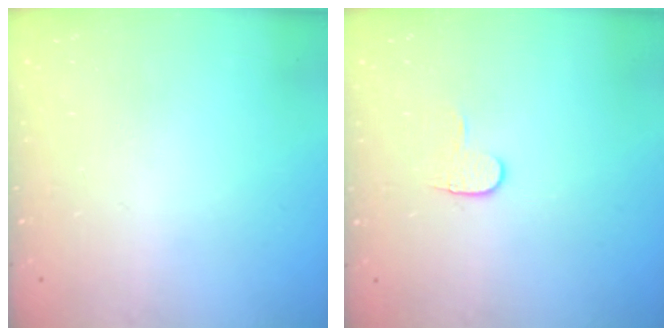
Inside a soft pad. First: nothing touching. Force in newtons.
{"total": 3.7, "press": 3.6, "slide": 0.4}